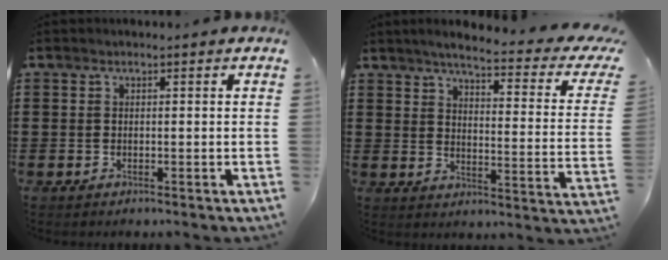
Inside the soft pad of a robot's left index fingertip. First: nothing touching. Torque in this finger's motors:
{"motor_torque": [0.42, -1.23, 1.02, 0.16]}